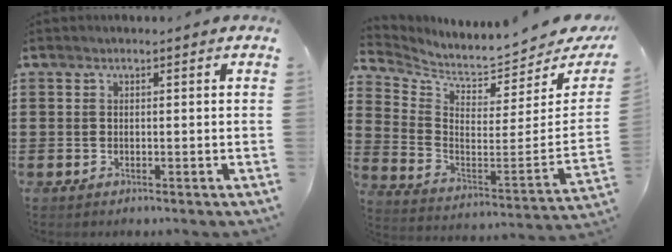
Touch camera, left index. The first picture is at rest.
{"total": 4.3, "force": [4.2, 0.1, 1.0], "torque": [-0.050, -0.063, 0.065]}